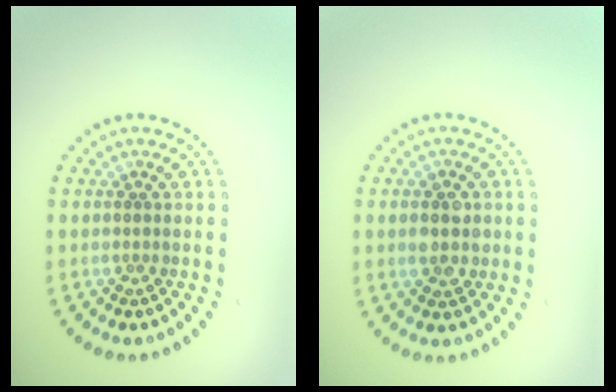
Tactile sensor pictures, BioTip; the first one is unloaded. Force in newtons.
{"total": 2.6, "press": 2.6, "slide": 0.2}